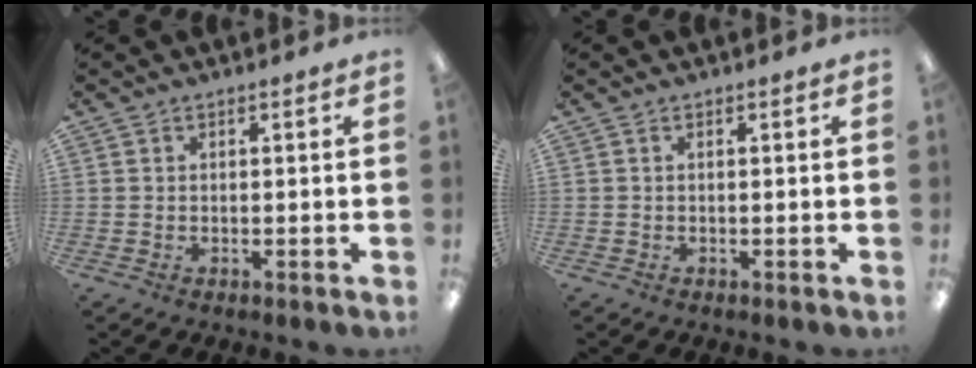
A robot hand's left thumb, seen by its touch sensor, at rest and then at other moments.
{"total": 0.0}